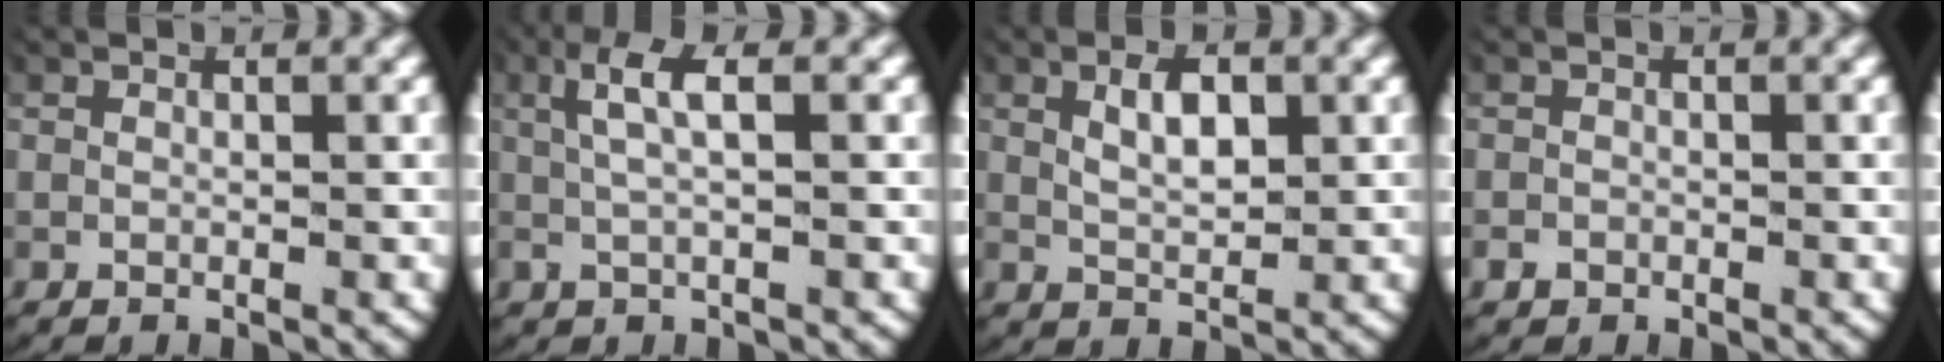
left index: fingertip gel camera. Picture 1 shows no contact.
{"total": 4.1, "force": [1.2, 1.4, 3.7], "torque": [-0.081, 0.010, 0.020]}
{"total": 3.3, "force": [0.8, 1.7, 2.7], "torque": [-0.045, -0.007, 0.020]}
{"total": 0.9, "force": [-0.7, 0.6, 0.2], "torque": [-0.009, -0.009, -0.007]}